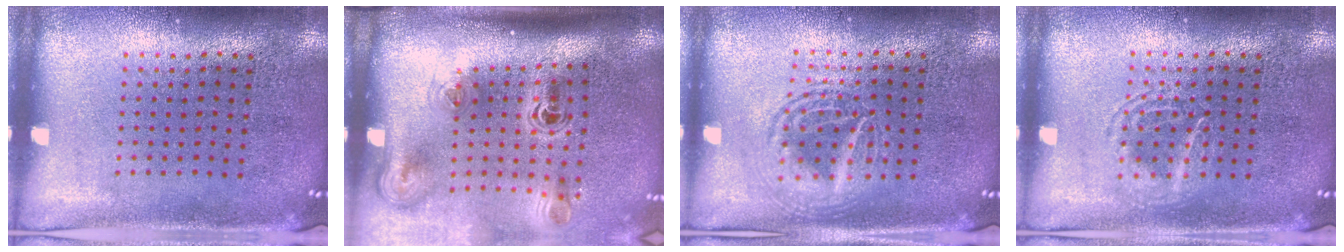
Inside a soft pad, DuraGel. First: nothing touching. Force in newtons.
{"total": 2.3, "press": 1.5, "slide": 1.8}
{"total": 1.6, "press": 1.6, "slide": 0.2}
{"total": 1.6, "press": 1.6, "slide": 0.2}